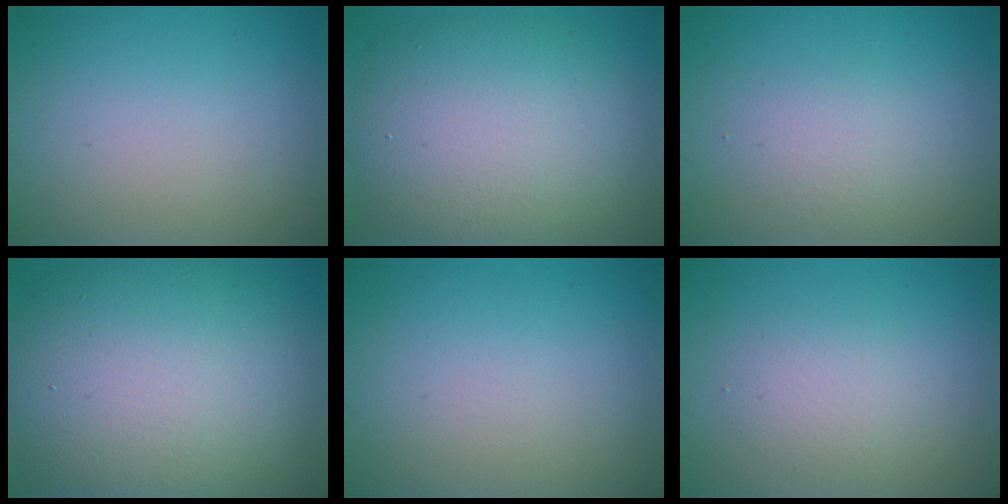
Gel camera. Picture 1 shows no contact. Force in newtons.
{"total": 10.1, "press": 10.1, "slide": 0.5}
{"total": 1.6, "press": 1.6, "slide": 0.1}
{"total": 13.9, "press": 13.9, "slide": 1.1}
{"total": 0.0}
{"total": 2.0, "press": 2.0, "slide": 0.1}